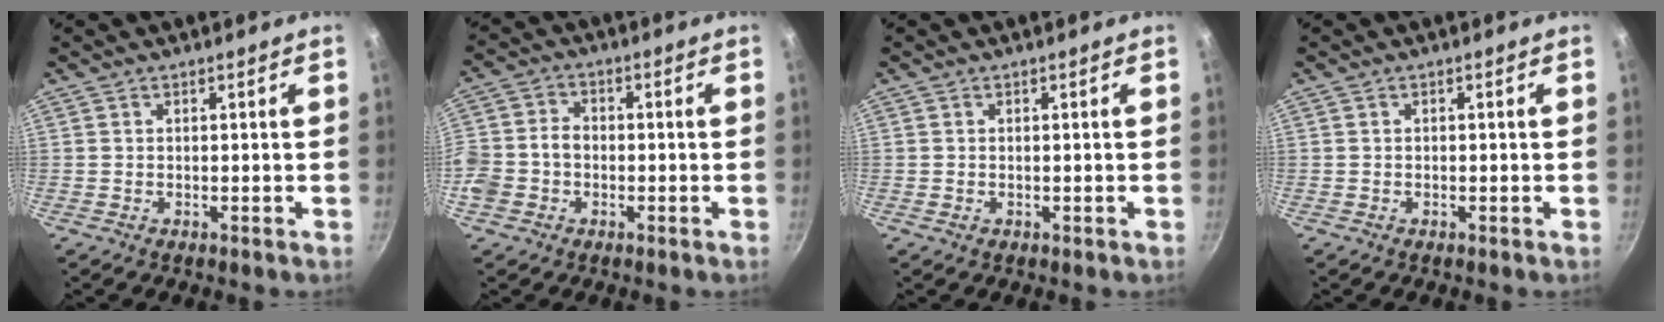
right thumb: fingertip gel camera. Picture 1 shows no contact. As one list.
[{"total": 8.3, "force": [-2.1, 6.7, 4.5], "torque": [-0.082, 0.030, -0.050]}, {"total": 0.0}, {"total": 0.0}]